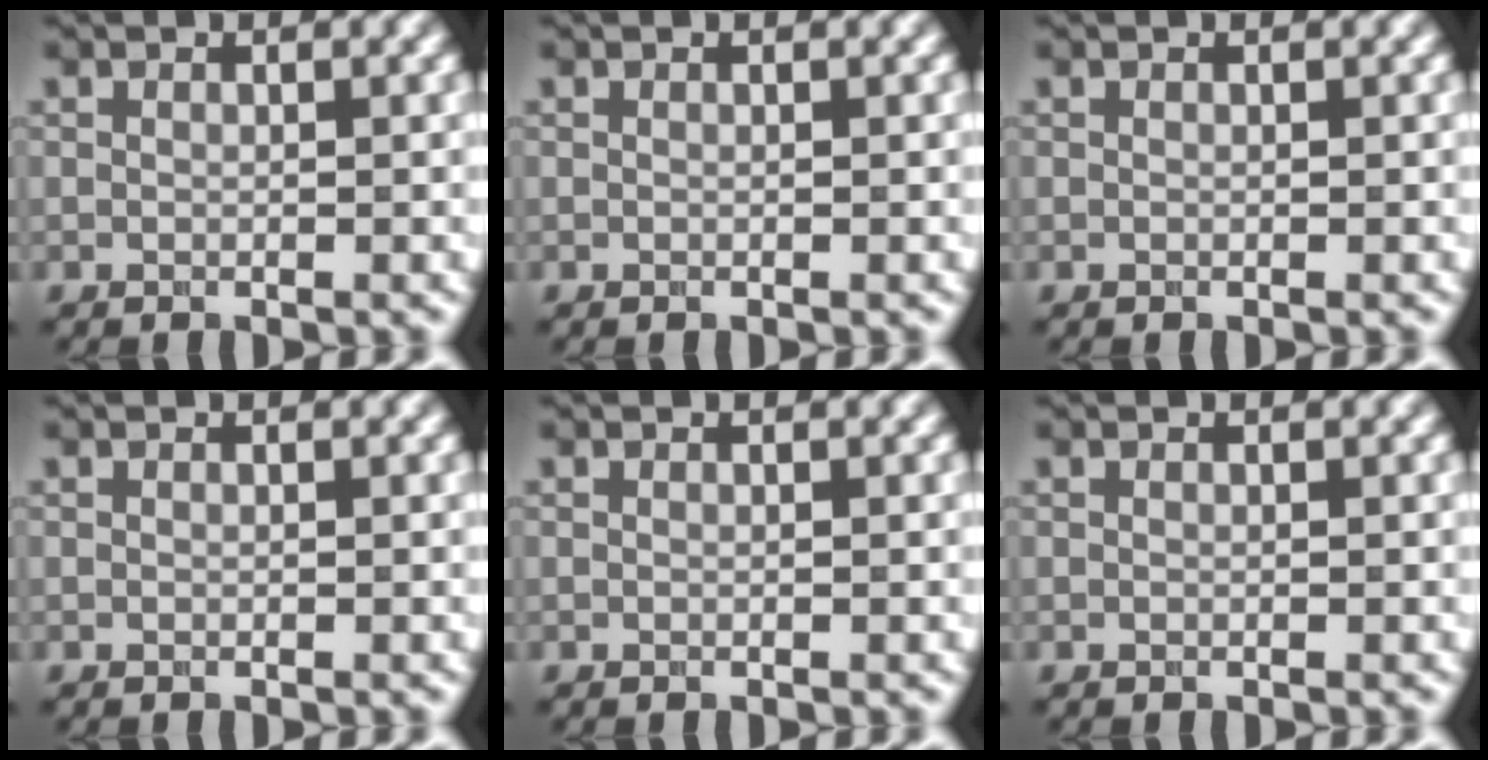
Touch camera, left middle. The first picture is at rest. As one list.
[{"total": 0.0}, {"total": 0.0}, {"total": 0.0}, {"total": 0.0}, {"total": 0.0}]